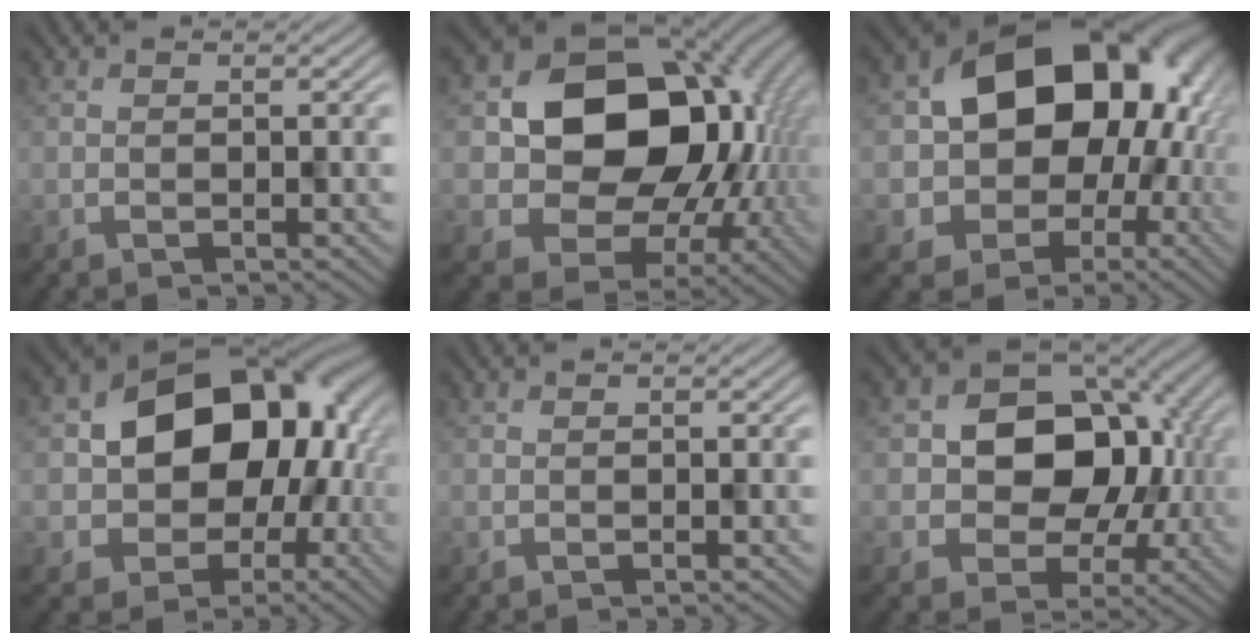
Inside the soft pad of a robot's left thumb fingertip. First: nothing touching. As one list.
[{"total": 14.9, "force": [1.5, 11.9, 9.0], "torque": [-0.119, -0.016, 0.027]}, {"total": 16.8, "force": [2.4, 13.5, 9.6], "torque": [-0.124, -0.020, 0.040]}, {"total": 15.0, "force": [1.3, 11.6, 9.3], "torque": [-0.118, -0.013, 0.020]}, {"total": 0.0}, {"total": 11.2, "force": [0.8, 9.1, 6.5], "torque": [-0.072, 0.001, -0.005]}]